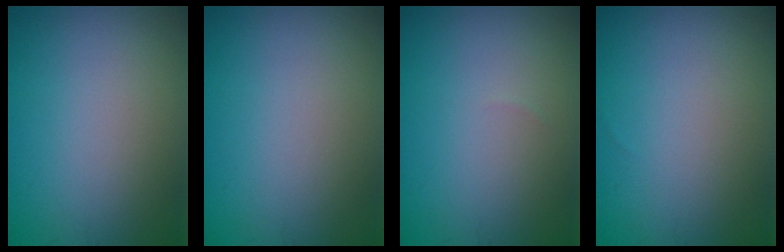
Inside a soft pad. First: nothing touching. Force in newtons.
{"total": 0.0}
{"total": 0.0}
{"total": 0.0}